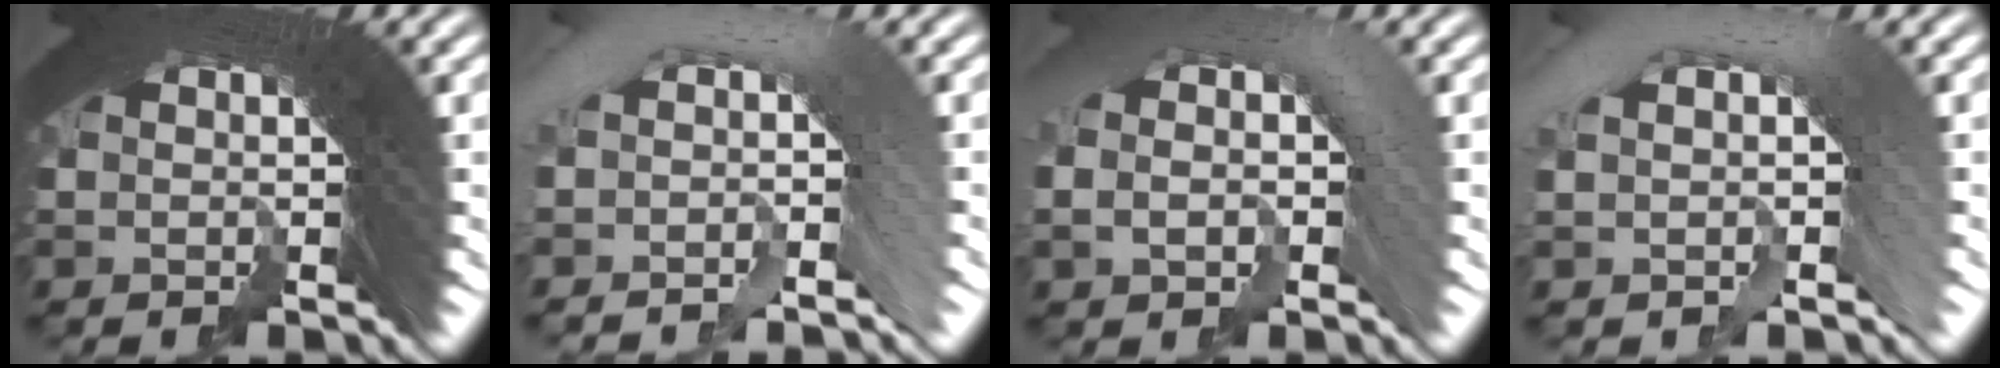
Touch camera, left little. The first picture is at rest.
{"total": 2.9, "force": [-0.6, 1.2, 2.6], "torque": [-0.030, 0.025, -0.017]}
{"total": 1.7, "force": [0.1, 1.0, 1.4], "torque": [-0.011, 0.020, -0.005]}
{"total": 2.8, "force": [0.3, 1.2, 2.5], "torque": [-0.031, 0.036, 0.000]}